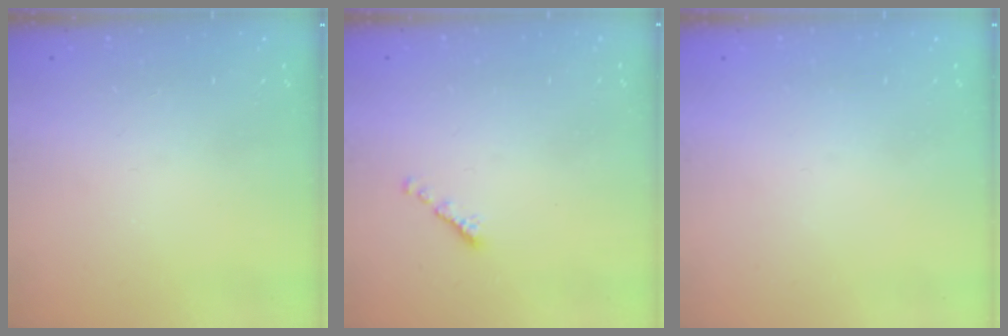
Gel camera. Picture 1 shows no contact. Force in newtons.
{"total": 0.0}
{"total": 1.6, "press": 1.6, "slide": 0.2}